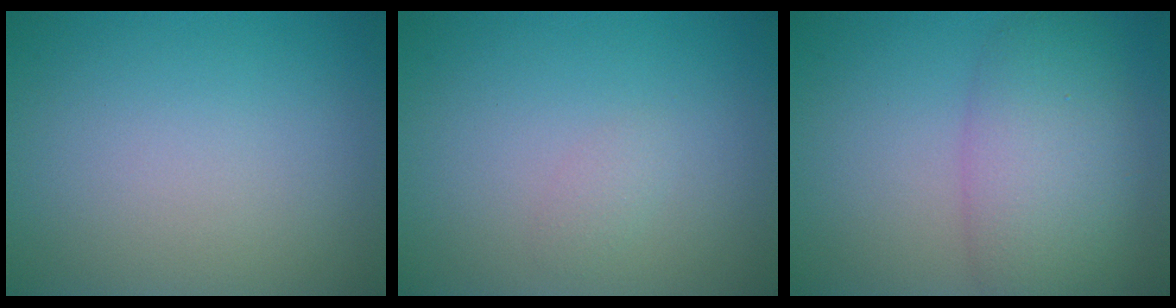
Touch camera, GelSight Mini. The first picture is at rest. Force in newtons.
{"total": 0.8, "press": 0.8, "slide": 0.0}
{"total": 6.5, "press": 6.4, "slide": 0.2}